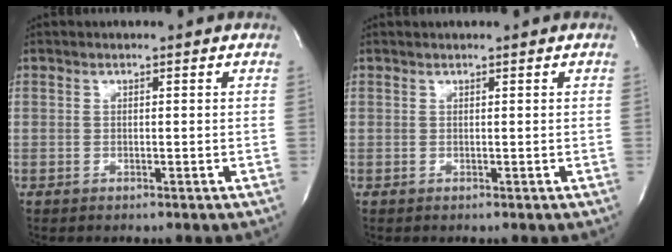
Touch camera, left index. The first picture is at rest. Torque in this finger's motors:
{"motor_torque": [0.35, -0.33, -0.06, 0.01]}